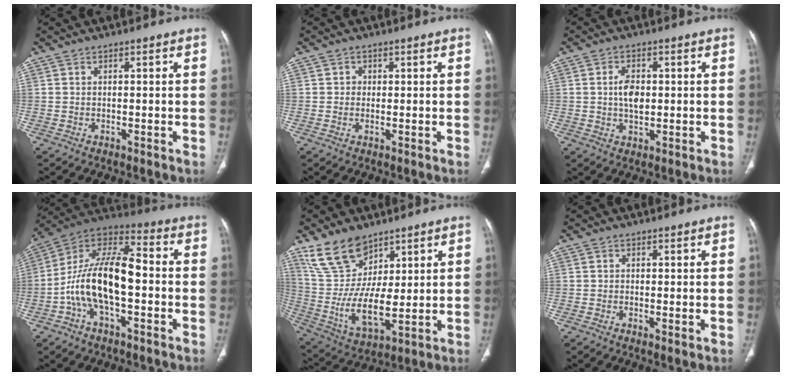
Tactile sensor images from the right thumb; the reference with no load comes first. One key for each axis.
{"total": 1.2, "fx": 0.2, "fy": 1.1, "fz": 0.4, "tx": -0.001, "ty": 0.002, "tz": 0.002}
{"total": 4.8, "fx": 0.4, "fy": 2.8, "fz": 3.9, "tx": -0.066, "ty": 0.001, "tz": 0.007}
{"total": 17.2, "fx": -3.0, "fy": 8.2, "fz": 14.8, "tx": -0.266, "ty": 0.051, "tz": -0.059}
{"total": 15.1, "fx": 9.1, "fy": 8.2, "fz": 8.8, "tx": -0.141, "ty": -0.044, "tz": 0.197}
{"total": 0.9, "fx": -0.2, "fy": 0.3, "fz": 0.8, "tx": -0.016, "ty": -0.004, "tz": -0.004}